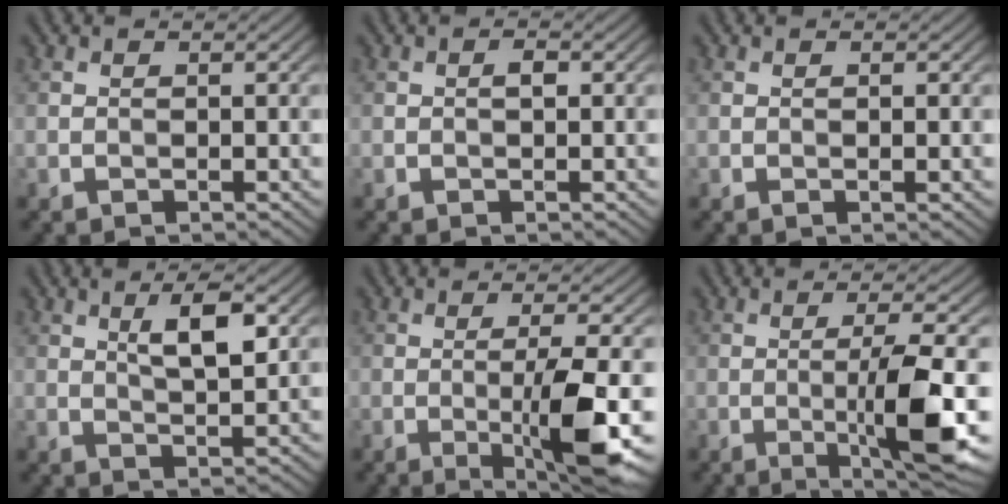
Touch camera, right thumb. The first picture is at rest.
{"total": 0.9, "force": [0.0, 0.3, 0.9], "torque": [-0.014, 0.001, 0.000]}
{"total": 0.7, "force": [-0.1, 0.1, 0.7], "torque": [-0.012, -0.002, -0.002]}
{"total": 5.1, "force": [1.9, 1.4, 4.5], "torque": [-0.084, -0.002, 0.035]}
{"total": 8.3, "force": [-1.7, 1.1, 8.0], "torque": [-0.133, 0.001, -0.028]}
{"total": 9.1, "force": [-1.7, 1.1, 8.8], "torque": [-0.145, 0.006, -0.026]}